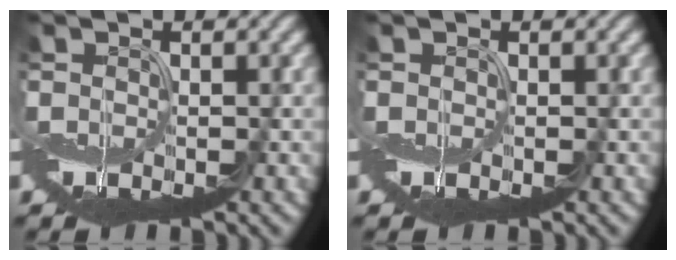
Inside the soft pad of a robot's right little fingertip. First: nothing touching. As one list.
[{"total": 0.0}]